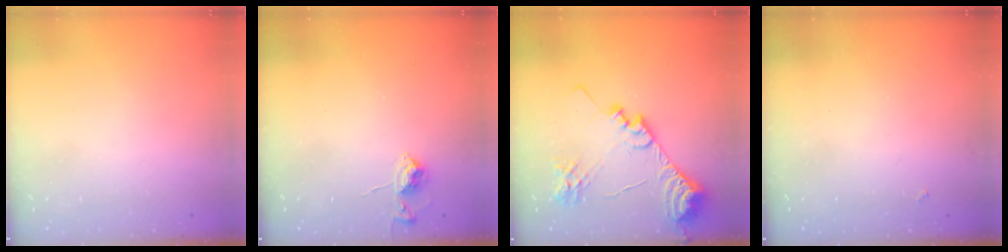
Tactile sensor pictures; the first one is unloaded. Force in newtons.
{"total": 5.0, "press": 4.9, "slide": 0.7}
{"total": 21.7, "press": 21.6, "slide": 2.7}
{"total": 1.6, "press": 1.6, "slide": 0.4}